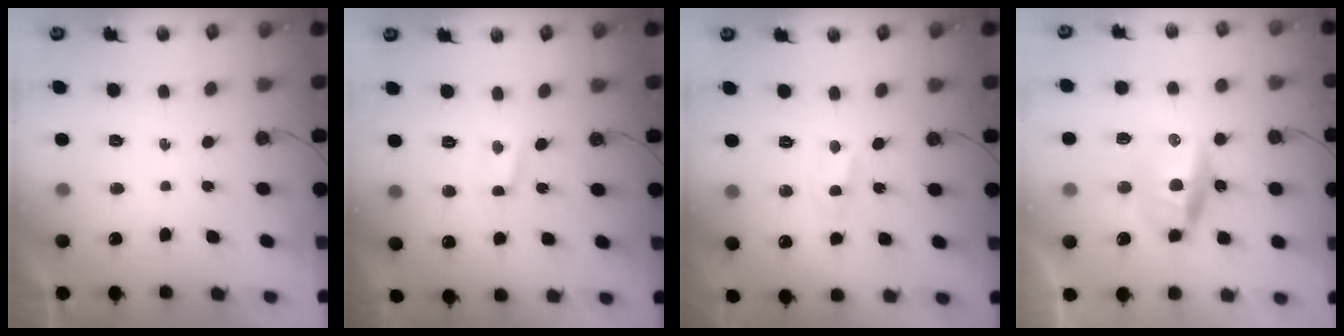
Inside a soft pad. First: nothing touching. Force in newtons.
{"total": 1.6, "press": 1.5, "slide": 0.3}
{"total": 2.0, "press": 1.9, "slide": 0.7}
{"total": 12.4, "press": 12.3, "slide": 0.8}